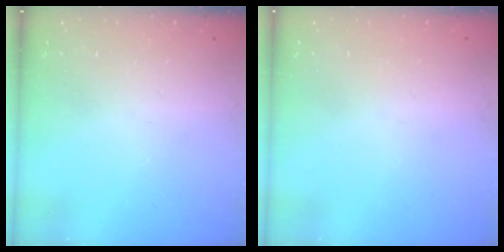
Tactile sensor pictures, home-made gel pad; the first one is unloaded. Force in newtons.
{"total": 0.7, "press": 0.7, "slide": 0.3}